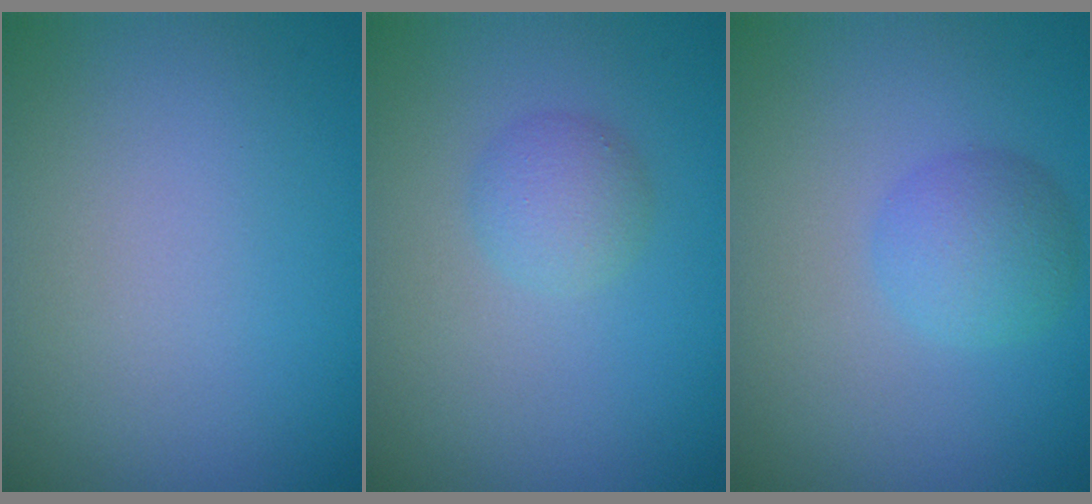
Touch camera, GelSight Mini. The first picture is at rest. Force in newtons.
{"total": 1.8, "press": 1.8, "slide": 0.1}
{"total": 2.7, "press": 2.7, "slide": 0.1}